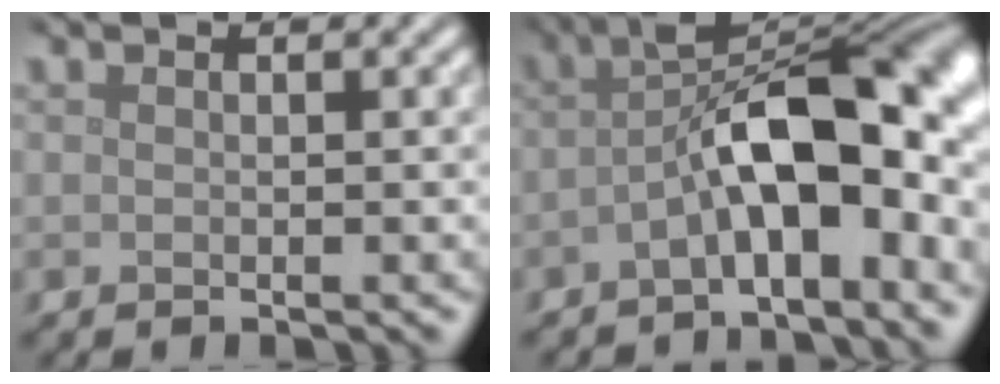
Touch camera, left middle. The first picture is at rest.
{"total": 11.0, "force": [-1.7, 4.5, 9.9], "torque": [-0.148, 0.016, -0.030]}